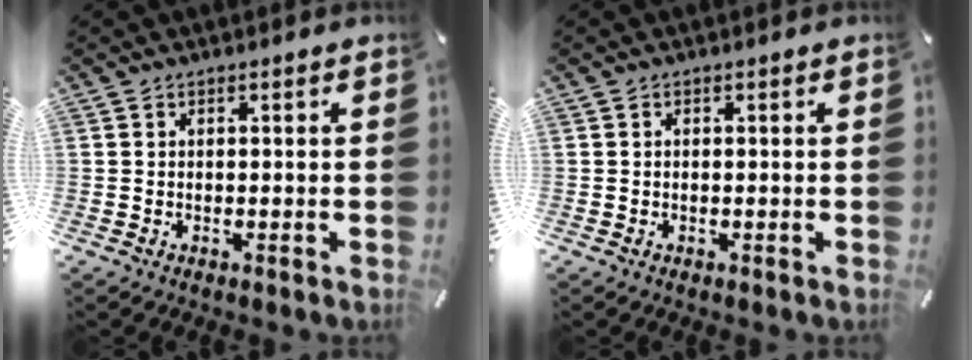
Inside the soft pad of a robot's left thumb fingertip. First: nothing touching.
{"total": 0.0}